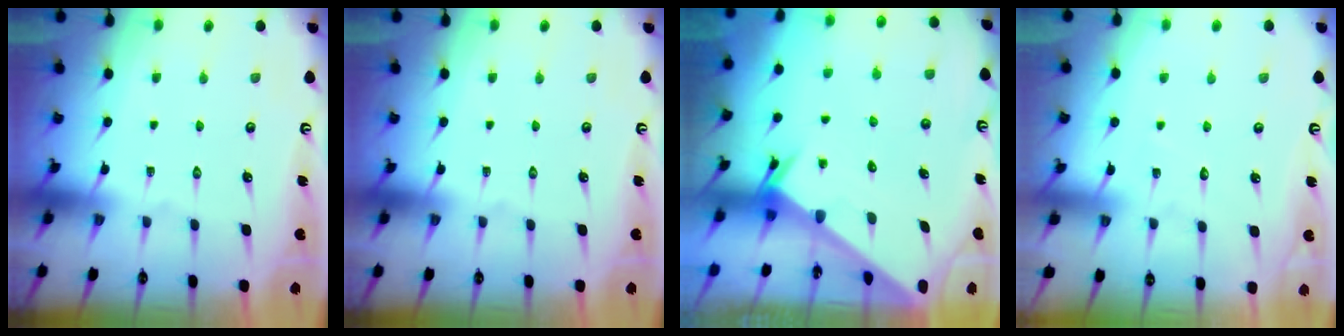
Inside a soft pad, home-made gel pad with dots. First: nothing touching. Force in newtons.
{"total": 0.0}
{"total": 3.5, "press": 3.4, "slide": 0.4}
{"total": 2.6, "press": 2.6, "slide": 0.3}